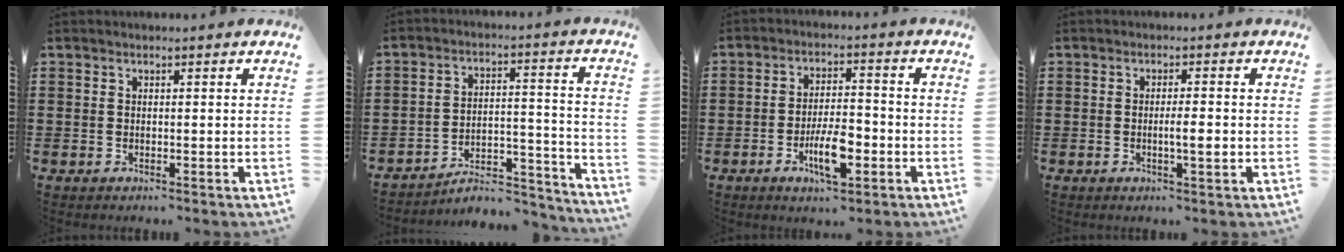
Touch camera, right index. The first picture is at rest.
{"total": 5.7, "force": [-5.3, 1.3, 1.9], "torque": [-0.031, 0.002, -0.105]}
{"total": 7.6, "force": [-2.9, 2.7, 6.5], "torque": [-0.132, -0.002, -0.054]}
{"total": 2.9, "force": [-0.6, 0.4, 2.8], "torque": [-0.048, -0.002, -0.011]}